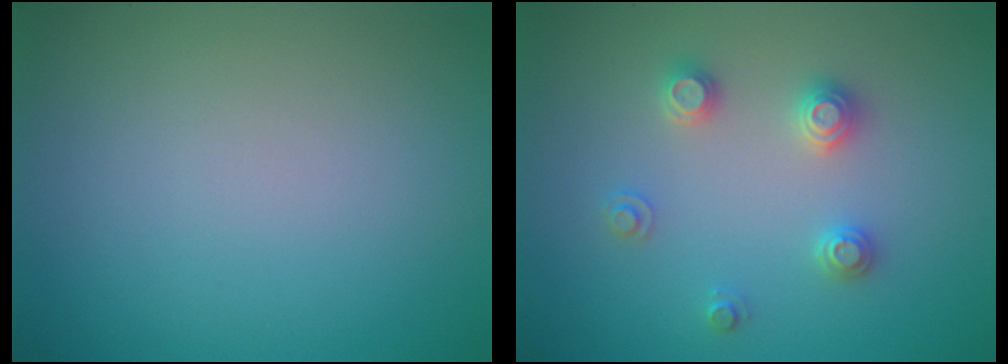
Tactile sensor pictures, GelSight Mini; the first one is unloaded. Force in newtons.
{"total": 2.5, "press": 2.5, "slide": 0.3}